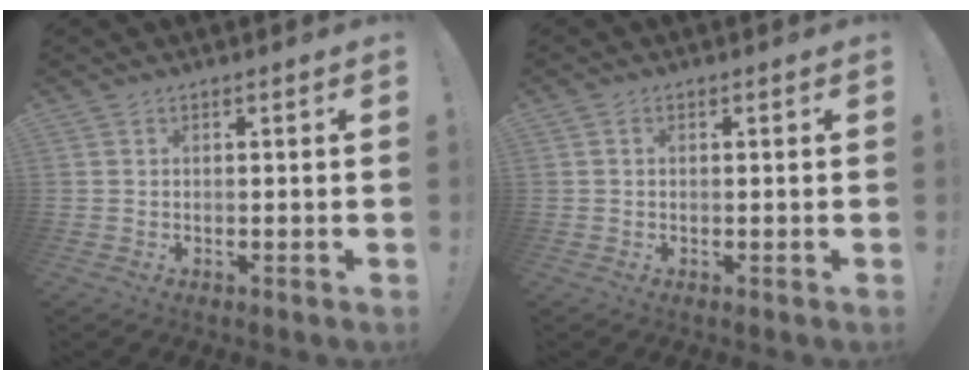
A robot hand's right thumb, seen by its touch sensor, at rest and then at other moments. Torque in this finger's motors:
{"motor_torque": [-0.05, 0.07, -0.03, -0.04, 0.04]}